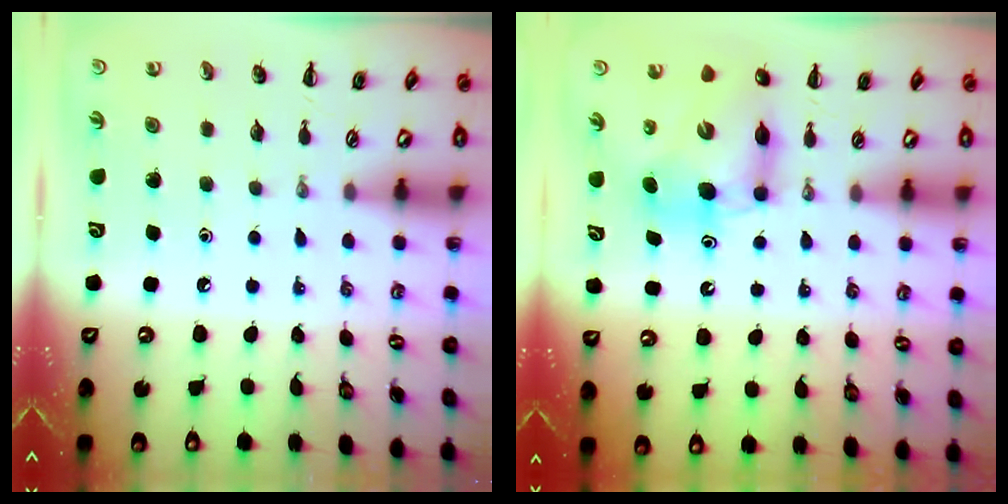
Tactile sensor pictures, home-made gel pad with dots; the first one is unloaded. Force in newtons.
{"total": 8.9, "press": 8.7, "slide": 1.9}